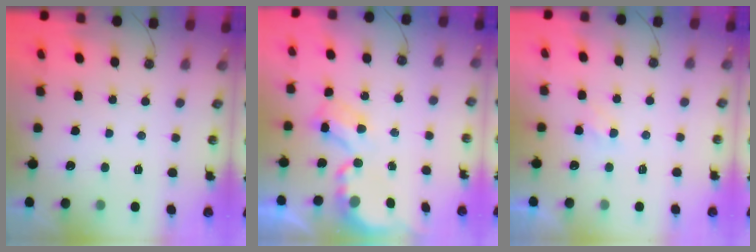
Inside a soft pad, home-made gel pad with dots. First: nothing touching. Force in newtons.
{"total": 4.6, "press": 4.6, "slide": 0.6}
{"total": 2.9, "press": 2.9, "slide": 0.4}